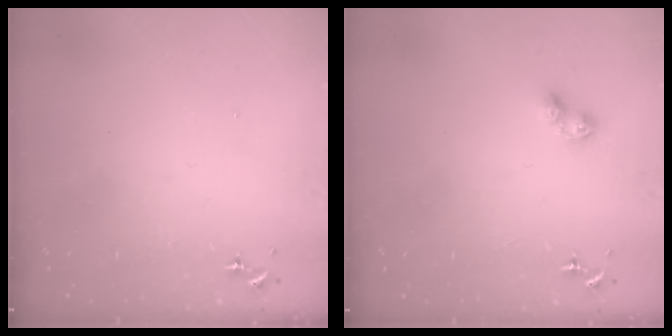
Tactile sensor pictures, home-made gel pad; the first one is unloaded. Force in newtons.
{"total": 5.2, "press": 5.1, "slide": 0.5}